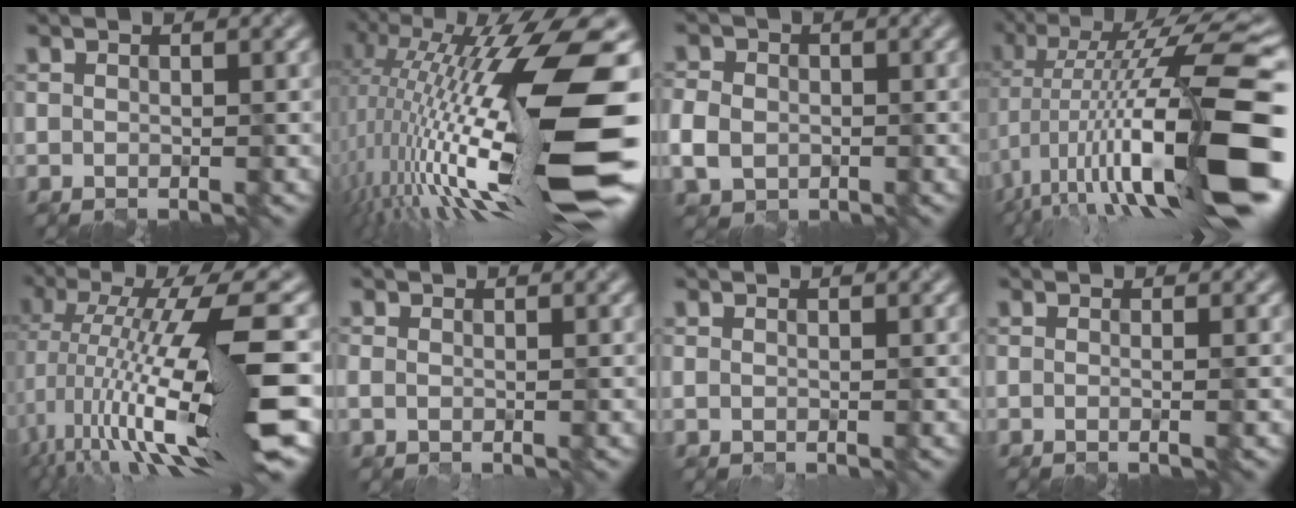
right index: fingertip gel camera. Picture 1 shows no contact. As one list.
[{"total": 18.7, "force": [-0.7, 3.9, 18.3], "torque": [-0.318, 0.012, -0.018]}, {"total": 3.5, "force": [-0.8, 3.0, 1.7], "torque": [-0.040, -0.004, -0.012]}, {"total": 17.2, "force": [-2.7, 4.7, 16.3], "torque": [-0.265, 0.028, -0.054]}, {"total": 14.0, "force": [-2.3, 3.1, 13.5], "torque": [-0.243, 0.004, -0.030]}, {"total": 0.7, "force": [-0.1, 0.6, 0.4], "torque": [-0.008, -0.003, 0.000]}, {"total": 0.0}, {"total": 1.6, "force": [-0.1, 0.8, 1.4], "torque": [-0.001, -0.003, -0.018]}]